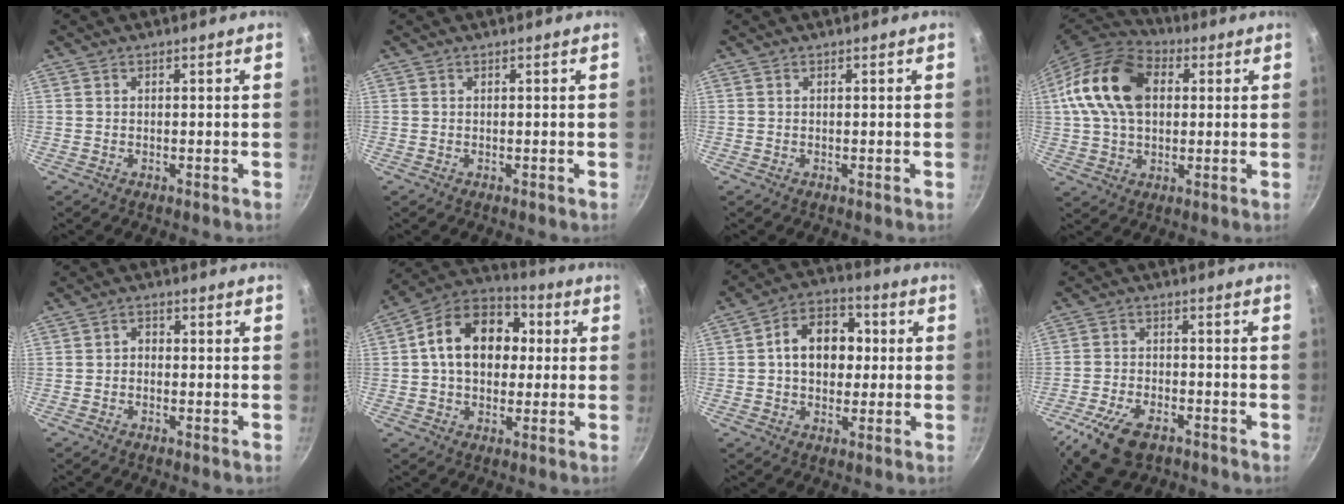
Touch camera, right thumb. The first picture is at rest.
{"total": 0.0}
{"total": 0.0}
{"total": 18.0, "force": [3.5, 12.3, 12.7], "torque": [-0.220, 0.018, 0.049]}
{"total": 1.8, "force": [-0.6, 1.4, 1.0], "torque": [-0.011, 0.012, -0.015]}
{"total": 16.6, "force": [2.1, 12.1, 11.1], "torque": [-0.149, 0.031, 0.014]}
{"total": 12.3, "force": [1.1, 9.1, 8.2], "torque": [-0.086, 0.024, 0.002]}
{"total": 11.5, "force": [-6.6, 5.8, 7.4], "torque": [-0.145, 0.018, -0.125]}